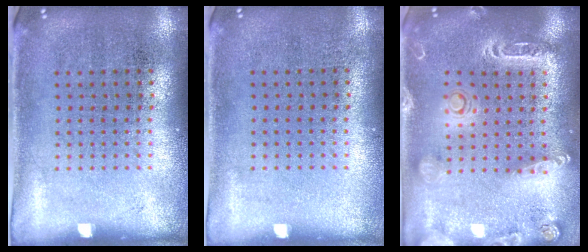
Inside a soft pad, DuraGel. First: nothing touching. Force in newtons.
{"total": 0.0}
{"total": 2.0, "press": 1.9, "slide": 0.5}